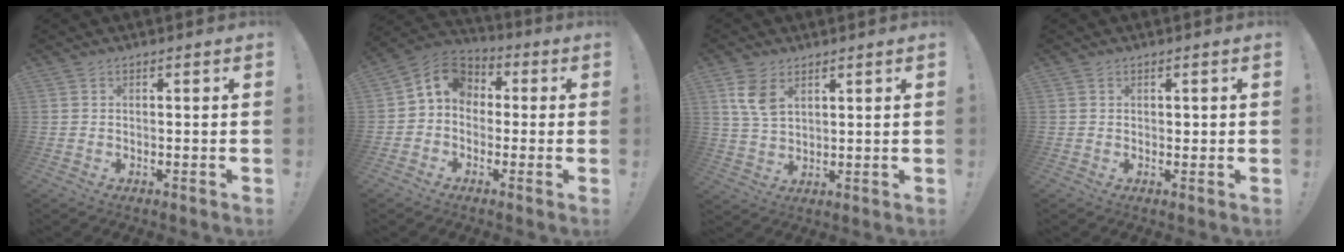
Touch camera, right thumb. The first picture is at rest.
{"total": 8.2, "force": [0.4, 7.0, 4.3], "torque": [-0.067, 0.009, 0.014]}
{"total": 7.8, "force": [3.8, 4.7, 4.9], "torque": [-0.088, -0.014, 0.073]}
{"total": 0.9, "force": [0.2, 0.8, 0.3], "torque": [0.001, 0.000, 0.003]}